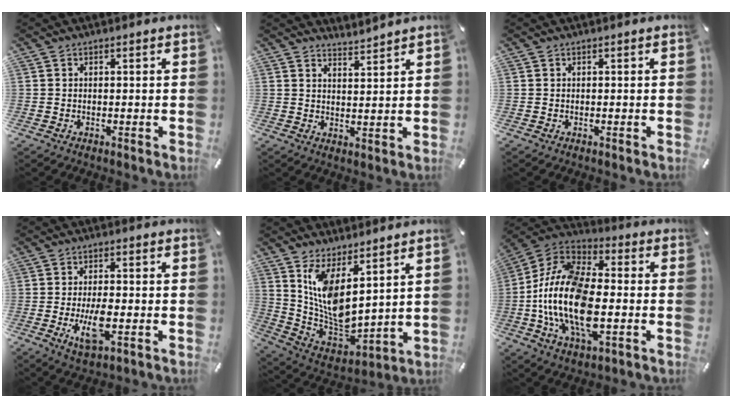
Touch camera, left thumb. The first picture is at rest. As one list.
[{"total": 3.2, "force": [3.2, 0.1, -0.2], "torque": [0.004, -0.026, 0.058]}, {"total": 0.0}, {"total": 7.6, "force": [-1.6, 2.6, 7.0], "torque": [-0.156, -0.014, -0.030]}, {"total": 10.7, "force": [5.6, 5.1, 7.6], "torque": [-0.167, -0.066, 0.110]}, {"total": 20.2, "force": [-3.7, 11.0, 16.5], "torque": [-0.360, -0.001, -0.064]}]